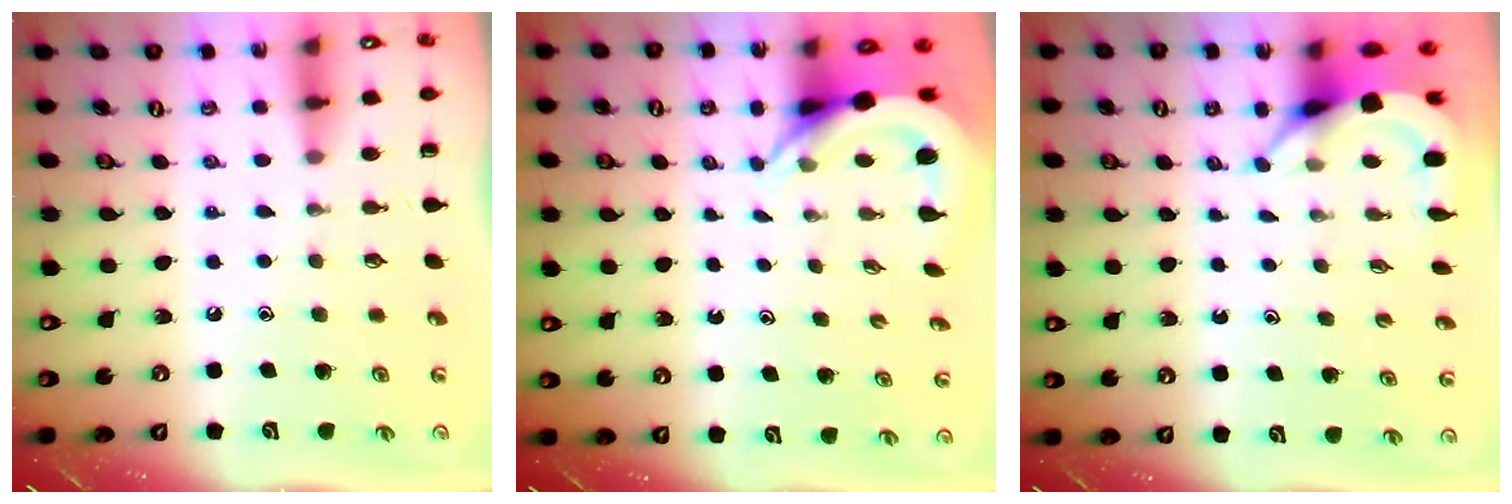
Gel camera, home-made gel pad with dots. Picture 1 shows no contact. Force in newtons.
{"total": 4.8, "press": 4.8, "slide": 0.4}
{"total": 4.0, "press": 4.0, "slide": 0.2}